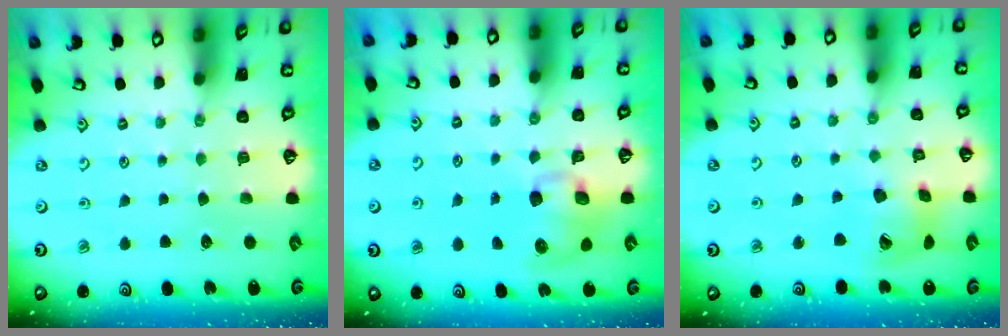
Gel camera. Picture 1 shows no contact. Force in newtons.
{"total": 9.0, "press": 8.9, "slide": 1.3}
{"total": 13.3, "press": 13.1, "slide": 2.2}